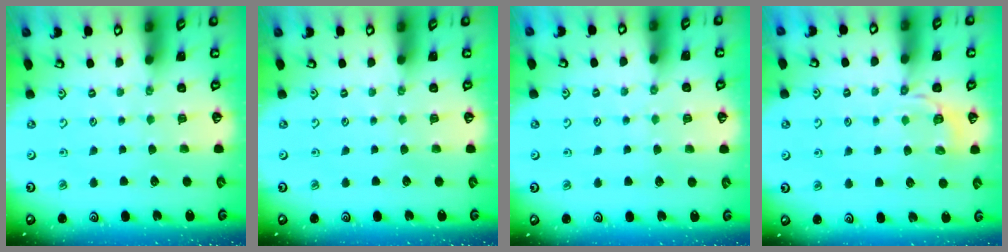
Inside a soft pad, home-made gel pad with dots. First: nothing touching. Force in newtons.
{"total": 0.0}
{"total": 3.7, "press": 3.7, "slide": 0.5}
{"total": 6.6, "press": 6.5, "slide": 0.5}